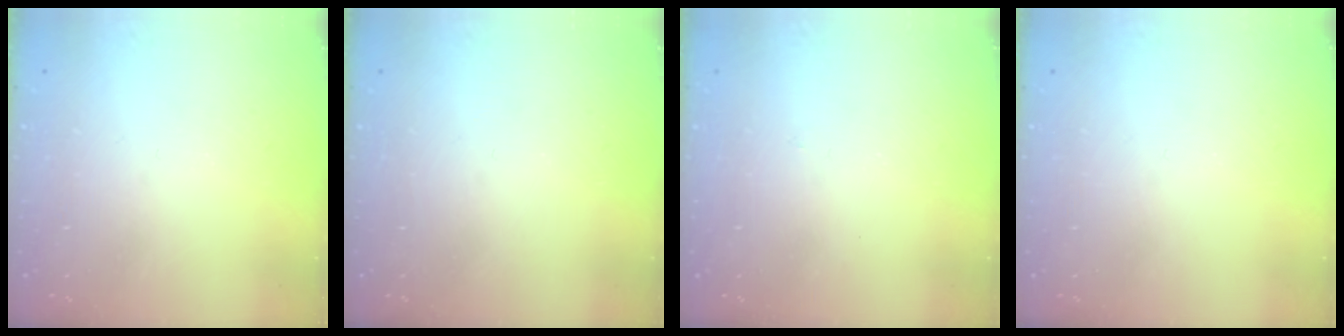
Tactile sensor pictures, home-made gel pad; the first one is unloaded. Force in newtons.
{"total": 0.0}
{"total": 2.8, "press": 2.8, "slide": 0.4}
{"total": 0.0}